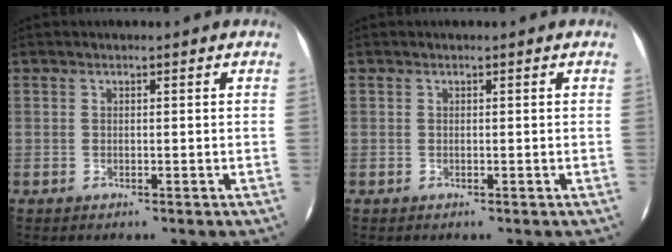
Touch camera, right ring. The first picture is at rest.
{"total": 0.0}